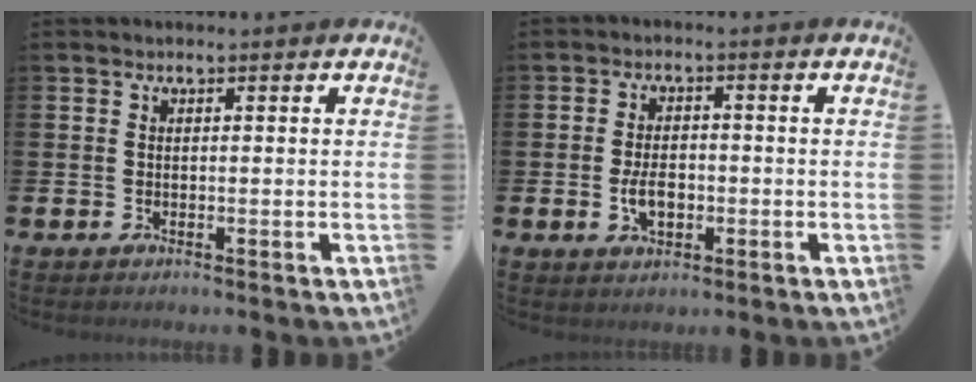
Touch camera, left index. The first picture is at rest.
{"total": 3.9, "force": [-0.8, 2.3, 3.0], "torque": [-0.047, 0.001, -0.015]}